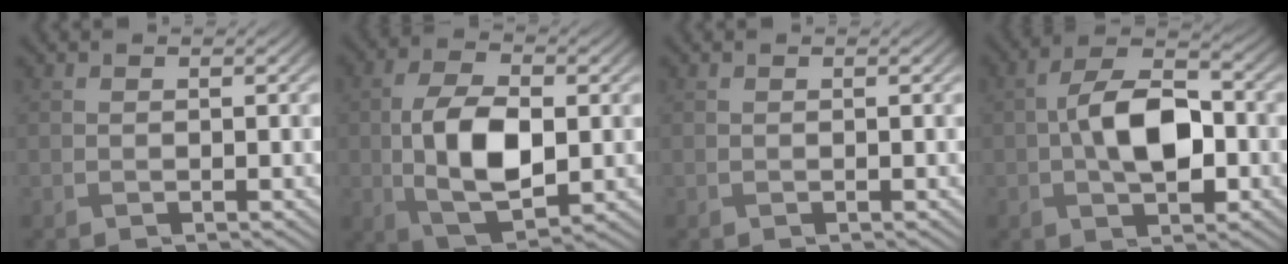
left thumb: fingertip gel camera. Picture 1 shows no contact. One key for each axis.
{"total": 10.1, "fx": -0.7, "fy": 5.3, "fz": 8.5, "tx": -0.173, "ty": -0.003, "tz": -0.012}
{"total": 0.0}
{"total": 8.9, "fx": -0.5, "fy": 5.0, "fz": 7.4, "tx": -0.144, "ty": 0.000, "tz": -0.012}